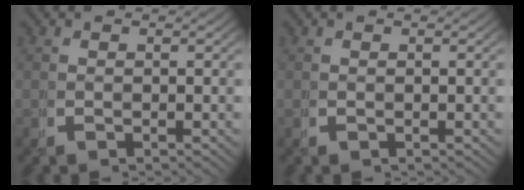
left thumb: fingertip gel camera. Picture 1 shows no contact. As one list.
[{"total": 0.0}]